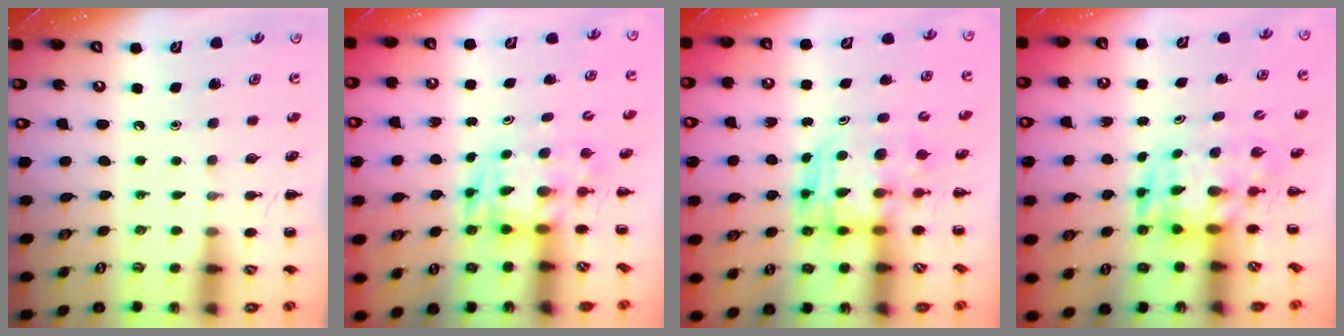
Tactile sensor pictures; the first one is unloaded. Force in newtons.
{"total": 3.5, "press": 3.4, "slide": 0.7}
{"total": 3.9, "press": 3.7, "slide": 1.1}
{"total": 3.6, "press": 3.4, "slide": 0.9}